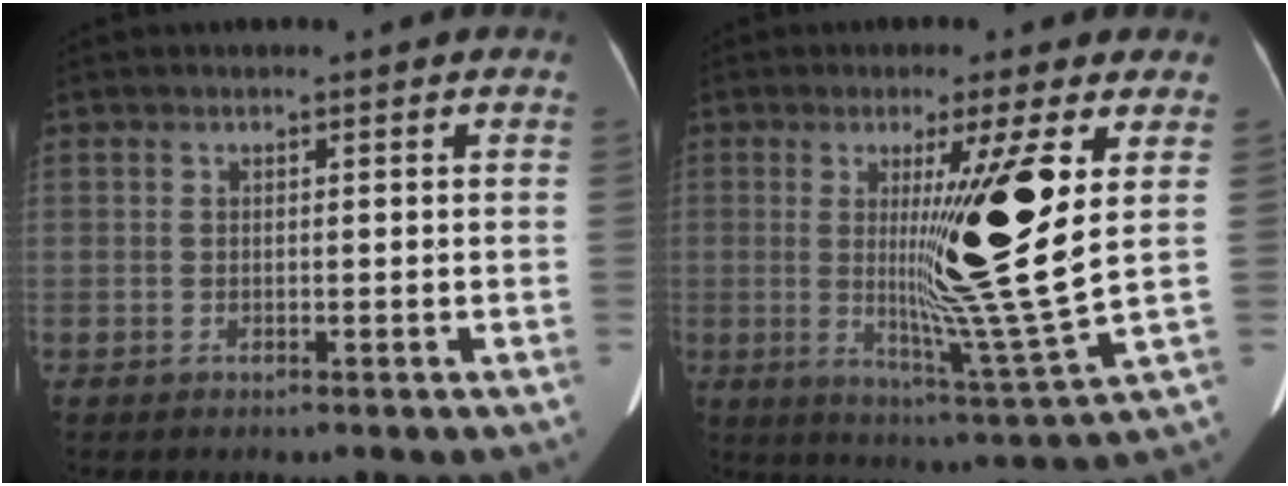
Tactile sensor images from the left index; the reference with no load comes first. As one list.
[{"total": 14.2, "force": [2.3, -1.7, 13.9], "torque": [-0.242, -0.035, 0.042]}]